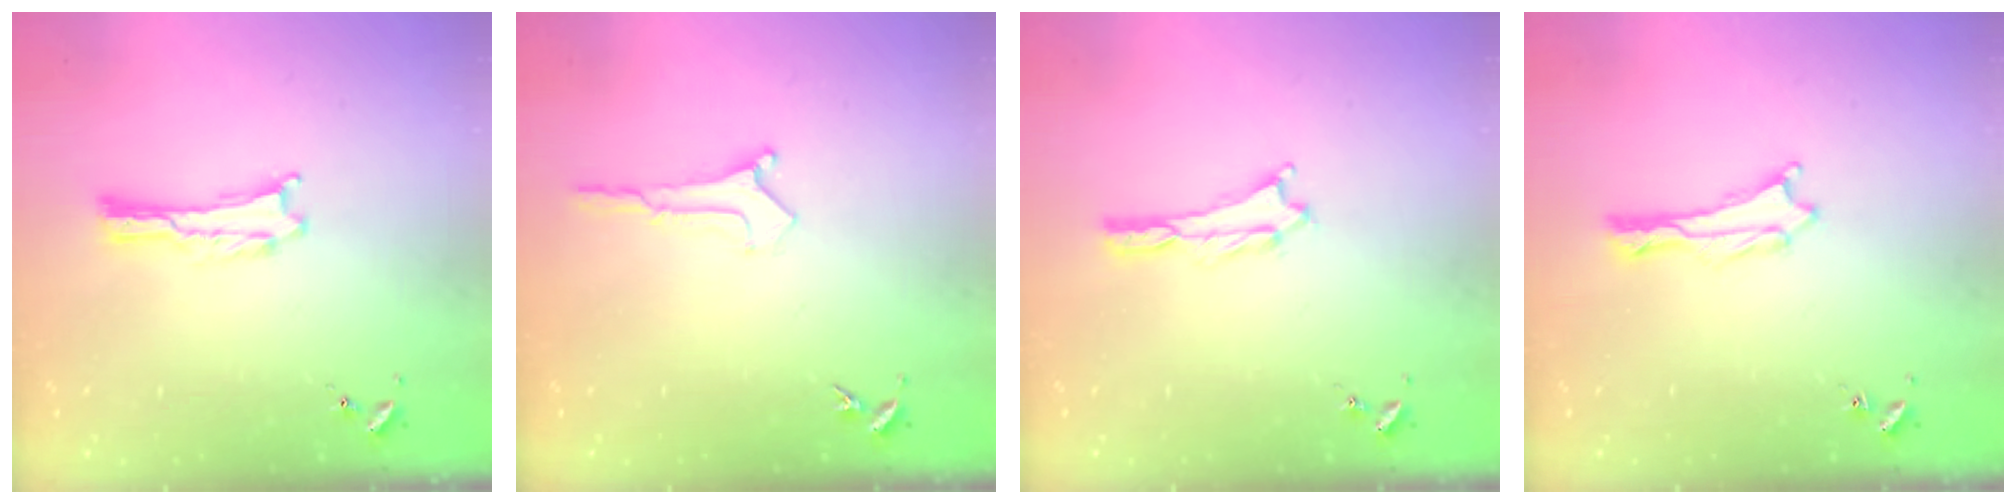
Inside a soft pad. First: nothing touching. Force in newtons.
{"total": 0.0}
{"total": 1.0, "press": 1.0, "slide": 0.1}
{"total": 0.8, "press": 0.7, "slide": 0.1}